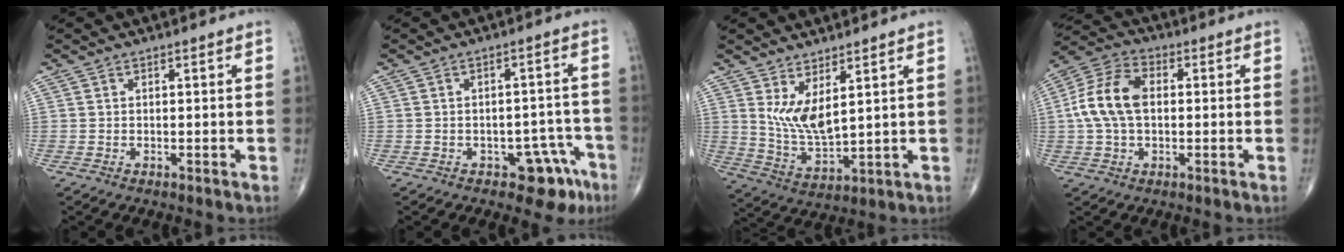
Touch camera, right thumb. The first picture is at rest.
{"total": 6.9, "force": [-4.0, 3.9, 4.1], "torque": [-0.015, 0.035, -0.047]}
{"total": 7.9, "force": [3.4, 2.9, 6.6], "torque": [-0.124, -0.043, 0.078]}
{"total": 11.2, "force": [0.6, 7.1, 8.7], "torque": [-0.178, 0.027, 0.006]}